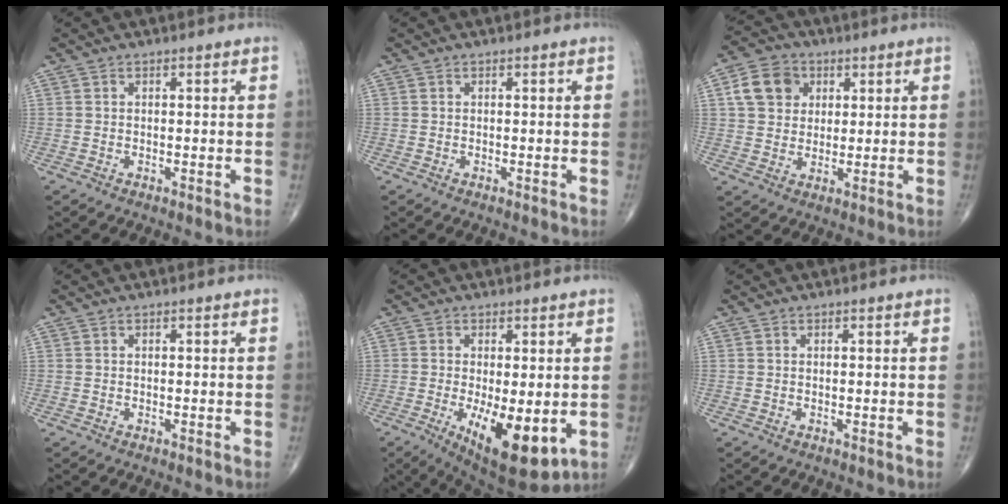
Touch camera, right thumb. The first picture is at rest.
{"total": 0.0}
{"total": 8.4, "force": [2.6, 6.9, 4.0], "torque": [-0.050, 0.000, 0.042]}
{"total": 0.0}
{"total": 13.3, "force": [-3.2, 5.1, 11.8], "torque": [-0.178, -0.025, -0.033]}
{"total": 0.0}